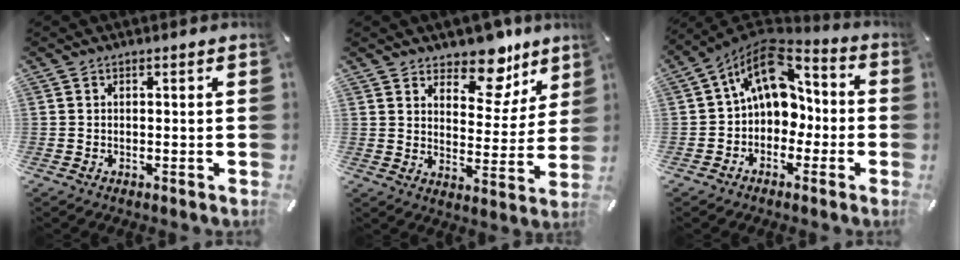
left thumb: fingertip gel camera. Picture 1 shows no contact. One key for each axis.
{"total": 11.7, "fx": 9.3, "fy": 5.7, "fz": 4.0, "tx": -0.040, "ty": -0.080, "tz": 0.163}
{"total": 14.8, "fx": 2.9, "fy": 10.7, "fz": 9.8, "tx": -0.165, "ty": -0.013, "tz": 0.048}